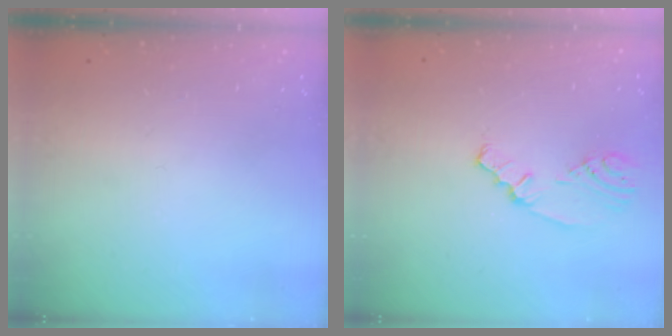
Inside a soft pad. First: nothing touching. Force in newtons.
{"total": 2.1, "press": 1.7, "slide": 1.2}